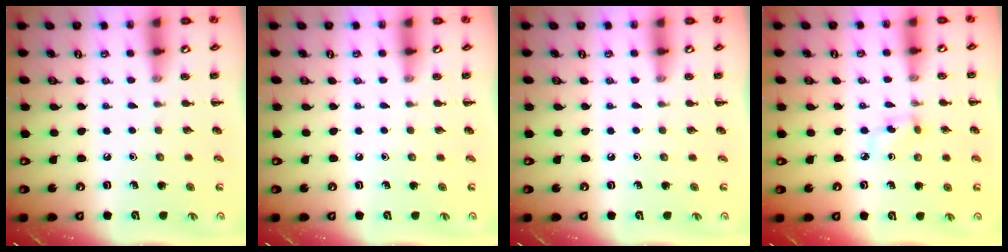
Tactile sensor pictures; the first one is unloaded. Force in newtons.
{"total": 0.0}
{"total": 0.0}
{"total": 4.6, "press": 4.4, "slide": 1.5}